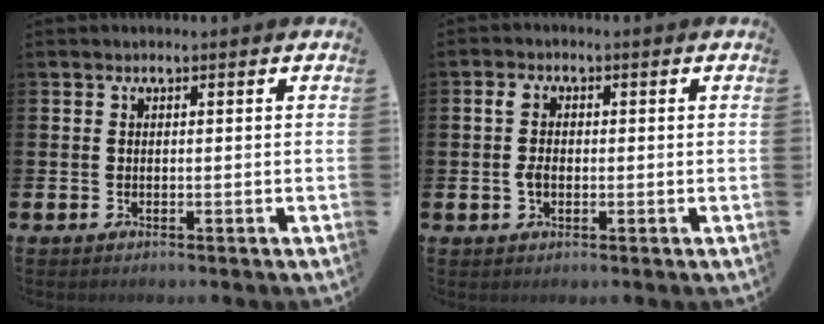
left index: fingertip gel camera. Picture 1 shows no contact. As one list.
[{"total": 3.2, "force": [0.2, 2.1, 2.4], "torque": [-0.036, 0.005, -0.002]}]